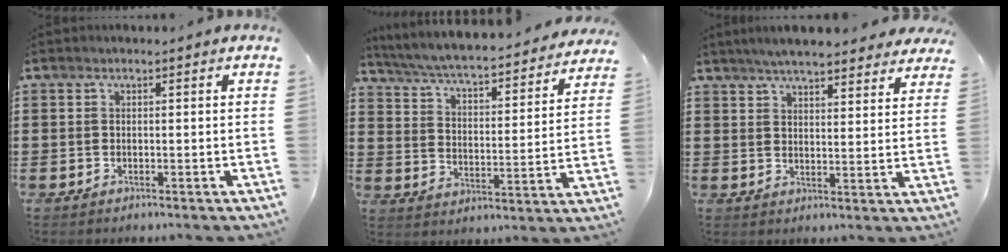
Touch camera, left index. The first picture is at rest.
{"total": 4.7, "force": [4.4, -0.3, 1.4], "torque": [-0.052, -0.043, 0.067]}
{"total": 5.4, "force": [5.1, 0.5, 1.7], "torque": [-0.050, -0.014, 0.093]}